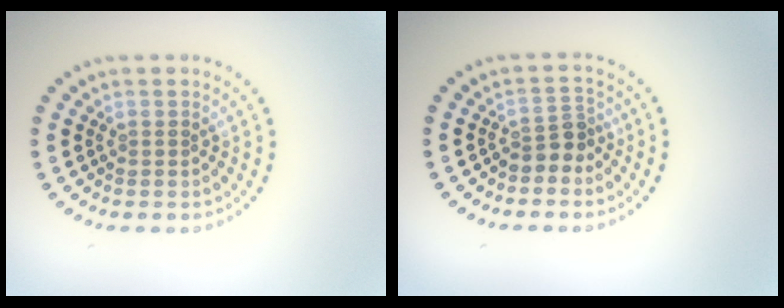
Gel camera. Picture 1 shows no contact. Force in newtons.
{"total": 2.2, "press": 1.7, "slide": 1.4}